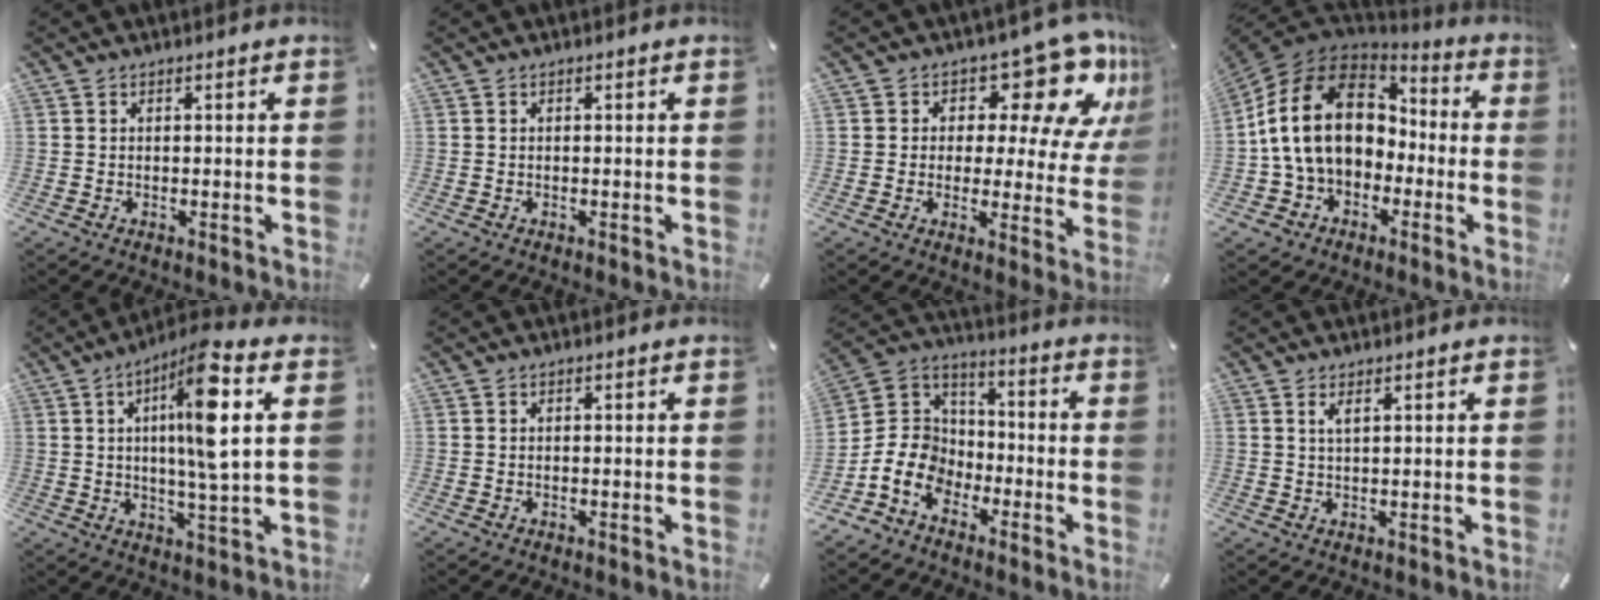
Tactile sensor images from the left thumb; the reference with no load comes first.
{"total": 0.0}
{"total": 15.5, "force": [9.2, 8.0, 9.6], "torque": [-0.122, -0.069, 0.154]}
{"total": 19.5, "force": [1.8, 14.8, 12.6], "torque": [-0.267, 0.013, 0.031]}
{"total": 13.9, "force": [3.4, 1.9, 13.3], "torque": [-0.238, -0.008, 0.046]}
{"total": 0.0}
{"total": 12.0, "force": [-5.9, 9.6, 4.0], "torque": [-0.092, 0.028, -0.109]}
{"total": 2.0, "force": [1.0, 0.4, 1.7], "torque": [-0.036, 0.001, 0.017]}